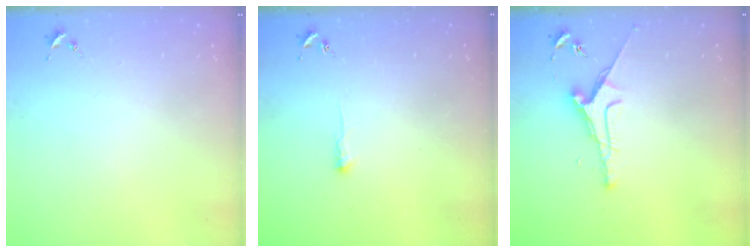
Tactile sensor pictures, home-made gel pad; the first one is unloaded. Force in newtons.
{"total": 2.5, "press": 2.5, "slide": 0.4}
{"total": 6.9, "press": 6.9, "slide": 0.2}